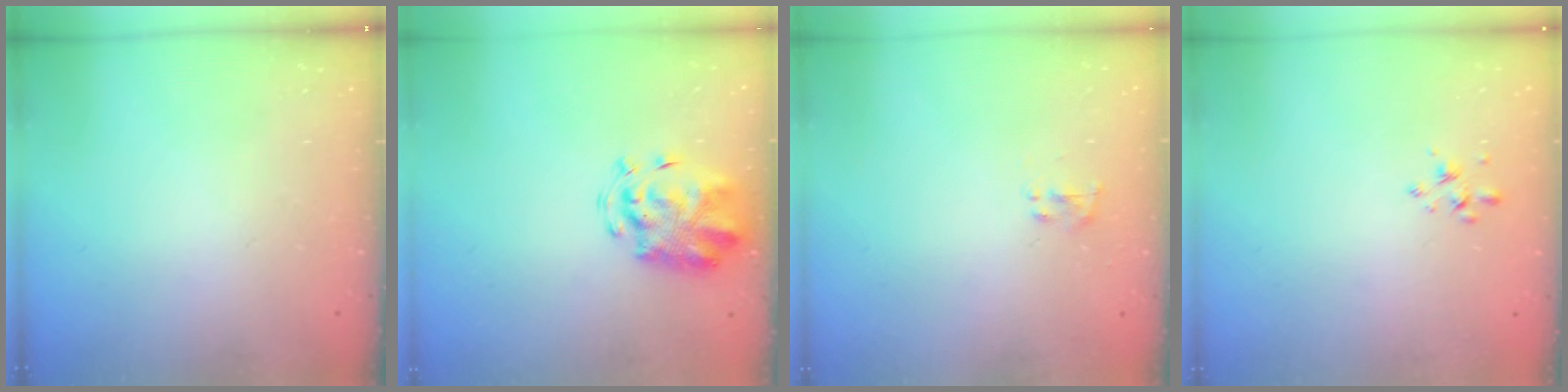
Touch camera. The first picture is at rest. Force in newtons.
{"total": 4.3, "press": 4.2, "slide": 0.7}
{"total": 1.5, "press": 1.3, "slide": 0.7}
{"total": 2.8, "press": 2.6, "slide": 1.0}